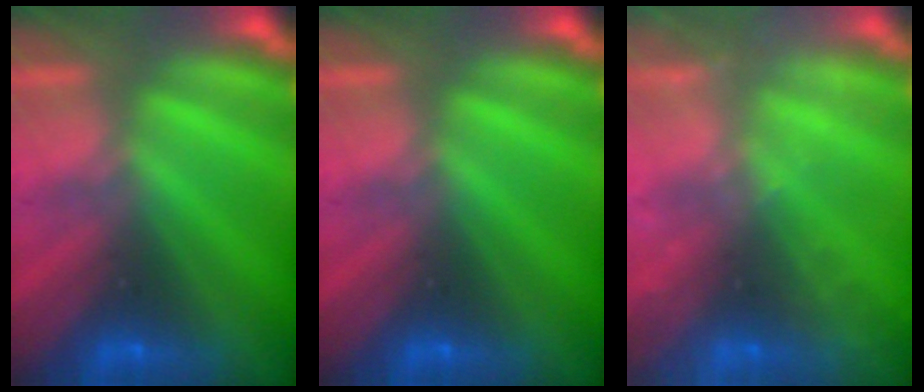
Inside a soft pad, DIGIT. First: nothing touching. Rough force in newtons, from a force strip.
{"total": 0.0}
{"total": 2.3}